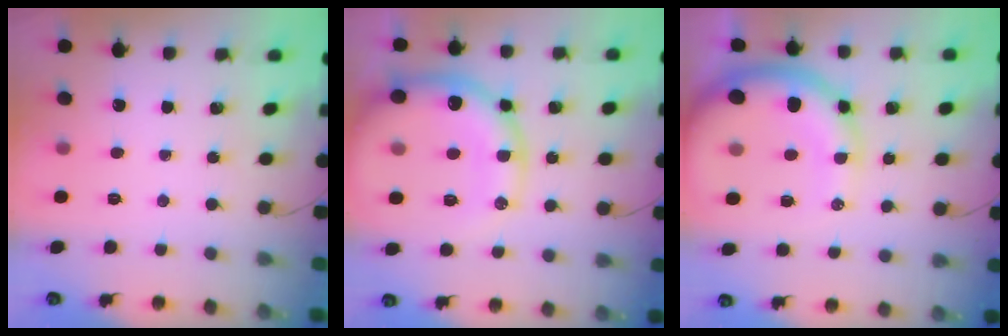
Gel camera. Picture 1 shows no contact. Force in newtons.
{"total": 22.4, "press": 22.0, "slide": 4.1}
{"total": 15.1, "press": 14.8, "slide": 3.1}